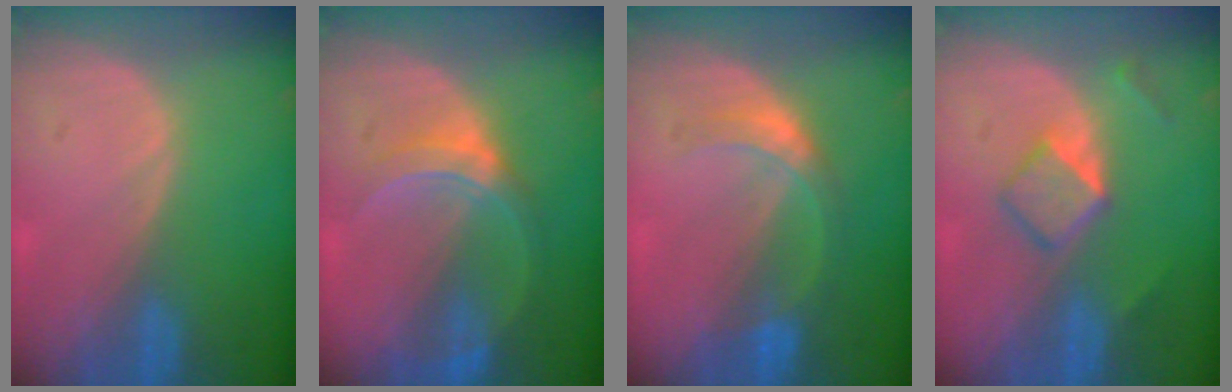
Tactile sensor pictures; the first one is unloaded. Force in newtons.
{"total": 5.9, "press": 5.8, "slide": 0.8}
{"total": 5.2, "press": 4.8, "slide": 1.9}
{"total": 5.3, "press": 4.6, "slide": 2.7}